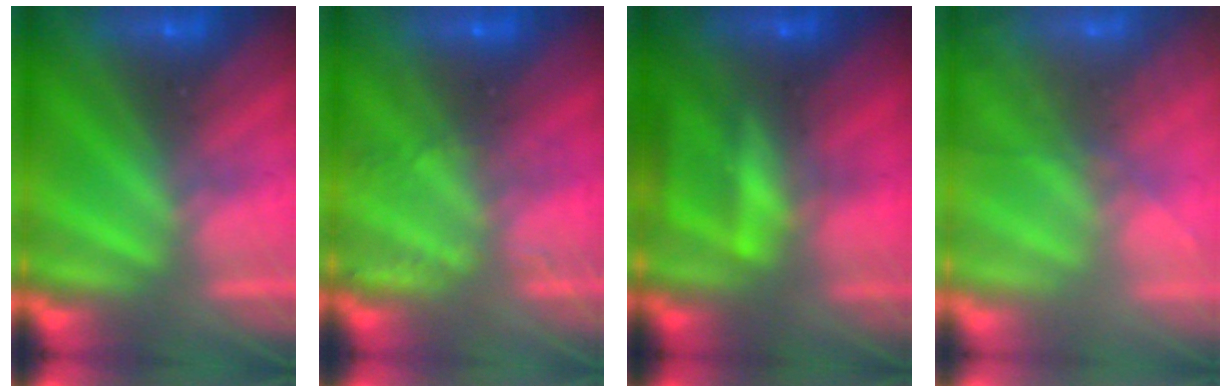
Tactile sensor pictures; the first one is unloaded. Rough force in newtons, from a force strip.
{"total": 2.2}
{"total": 6.9}
{"total": 9.6}